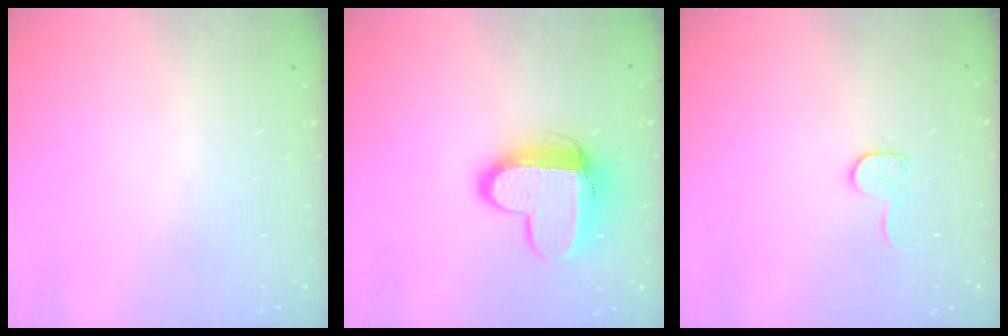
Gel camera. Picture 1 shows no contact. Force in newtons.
{"total": 12.5, "press": 12.5, "slide": 1.0}
{"total": 8.4, "press": 8.4, "slide": 0.5}